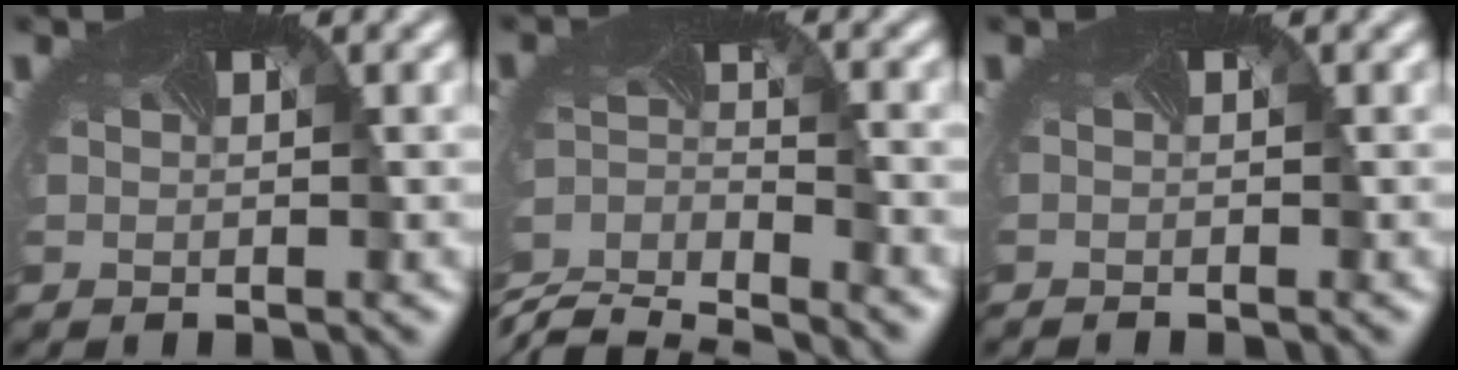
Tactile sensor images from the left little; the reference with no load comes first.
{"total": 7.1, "force": [-6.7, 1.2, 1.9], "torque": [-0.048, -0.023, -0.128]}
{"total": 0.6, "force": [-0.5, -0.4, 0.0], "torque": [-0.001, -0.006, -0.007]}